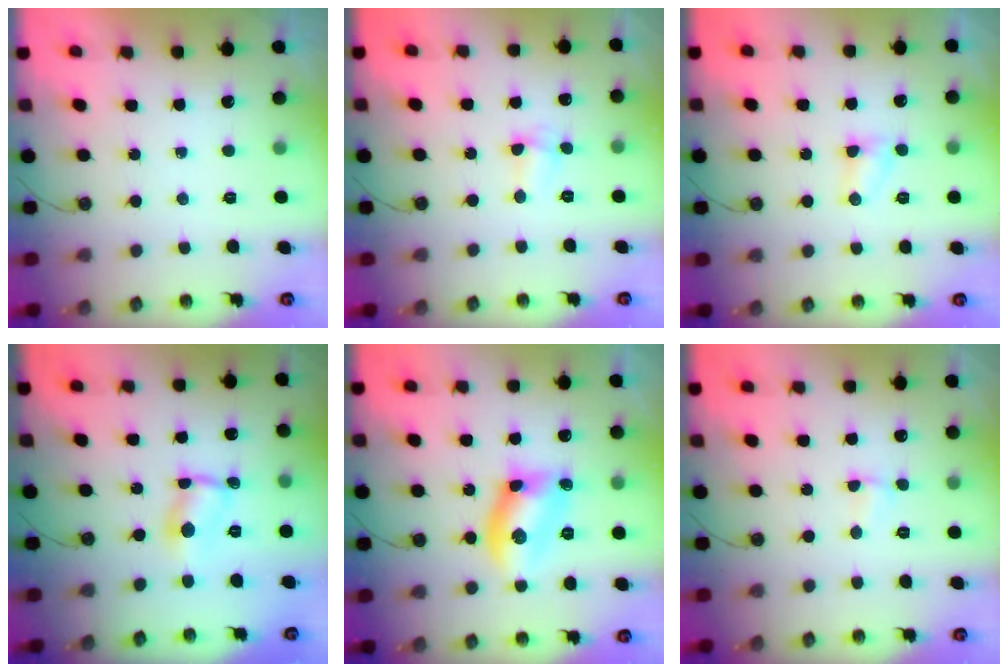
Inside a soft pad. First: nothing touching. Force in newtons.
{"total": 2.5, "press": 2.4, "slide": 0.5}
{"total": 3.3, "press": 3.3, "slide": 0.3}
{"total": 3.3, "press": 3.3, "slide": 0.1}
{"total": 11.2, "press": 11.1, "slide": 1.4}
{"total": 1.3, "press": 1.2, "slide": 0.4}